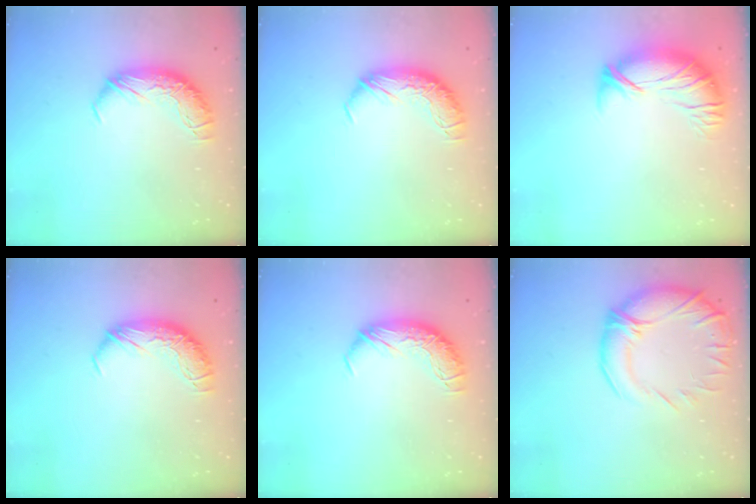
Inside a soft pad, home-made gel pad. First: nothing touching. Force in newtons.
{"total": 0.0}
{"total": 3.3, "press": 2.5, "slide": 2.2}
{"total": 0.0}
{"total": 0.0}
{"total": 7.1, "press": 5.7, "slide": 4.2}